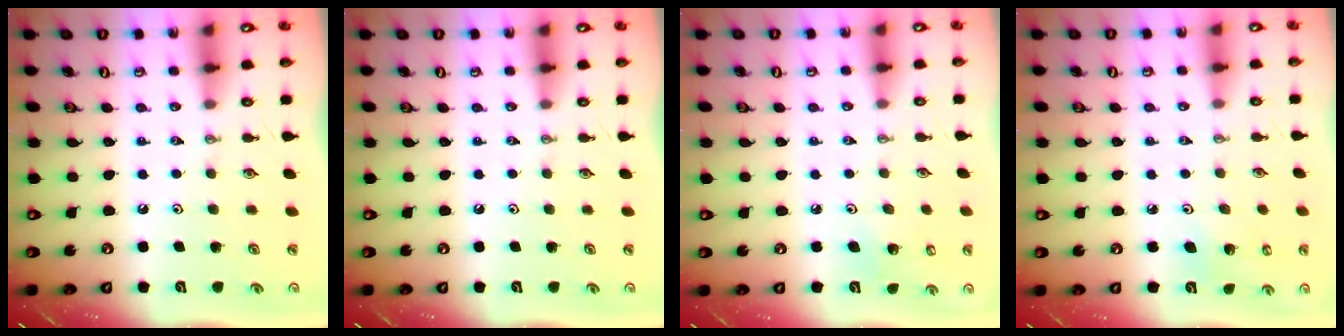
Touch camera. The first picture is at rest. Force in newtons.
{"total": 0.0}
{"total": 4.8, "press": 4.7, "slide": 1.0}
{"total": 5.6, "press": 5.6, "slide": 0.9}